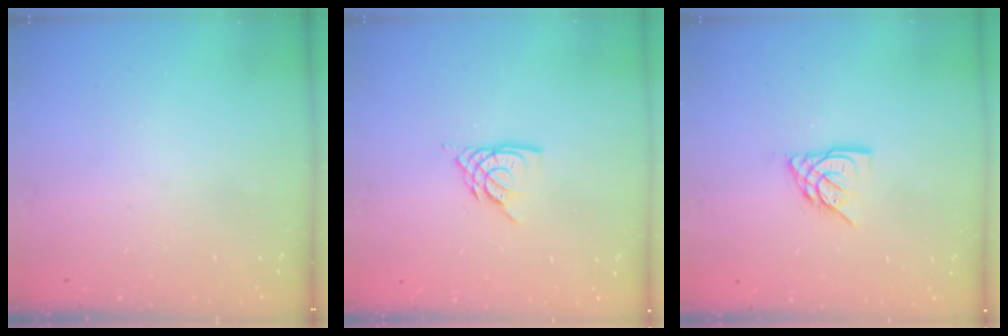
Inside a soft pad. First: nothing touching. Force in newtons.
{"total": 7.3, "press": 7.3, "slide": 0.6}
{"total": 8.2, "press": 8.1, "slide": 0.6}